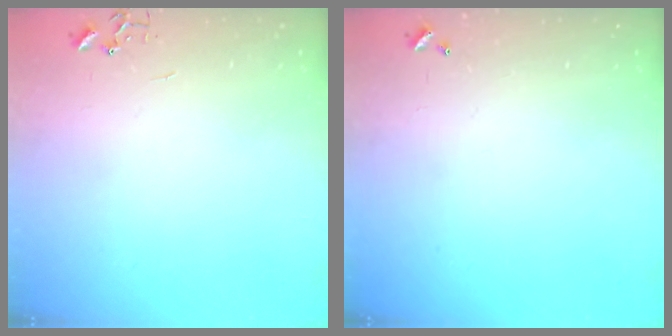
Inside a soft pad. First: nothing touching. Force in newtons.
{"total": 0.0}